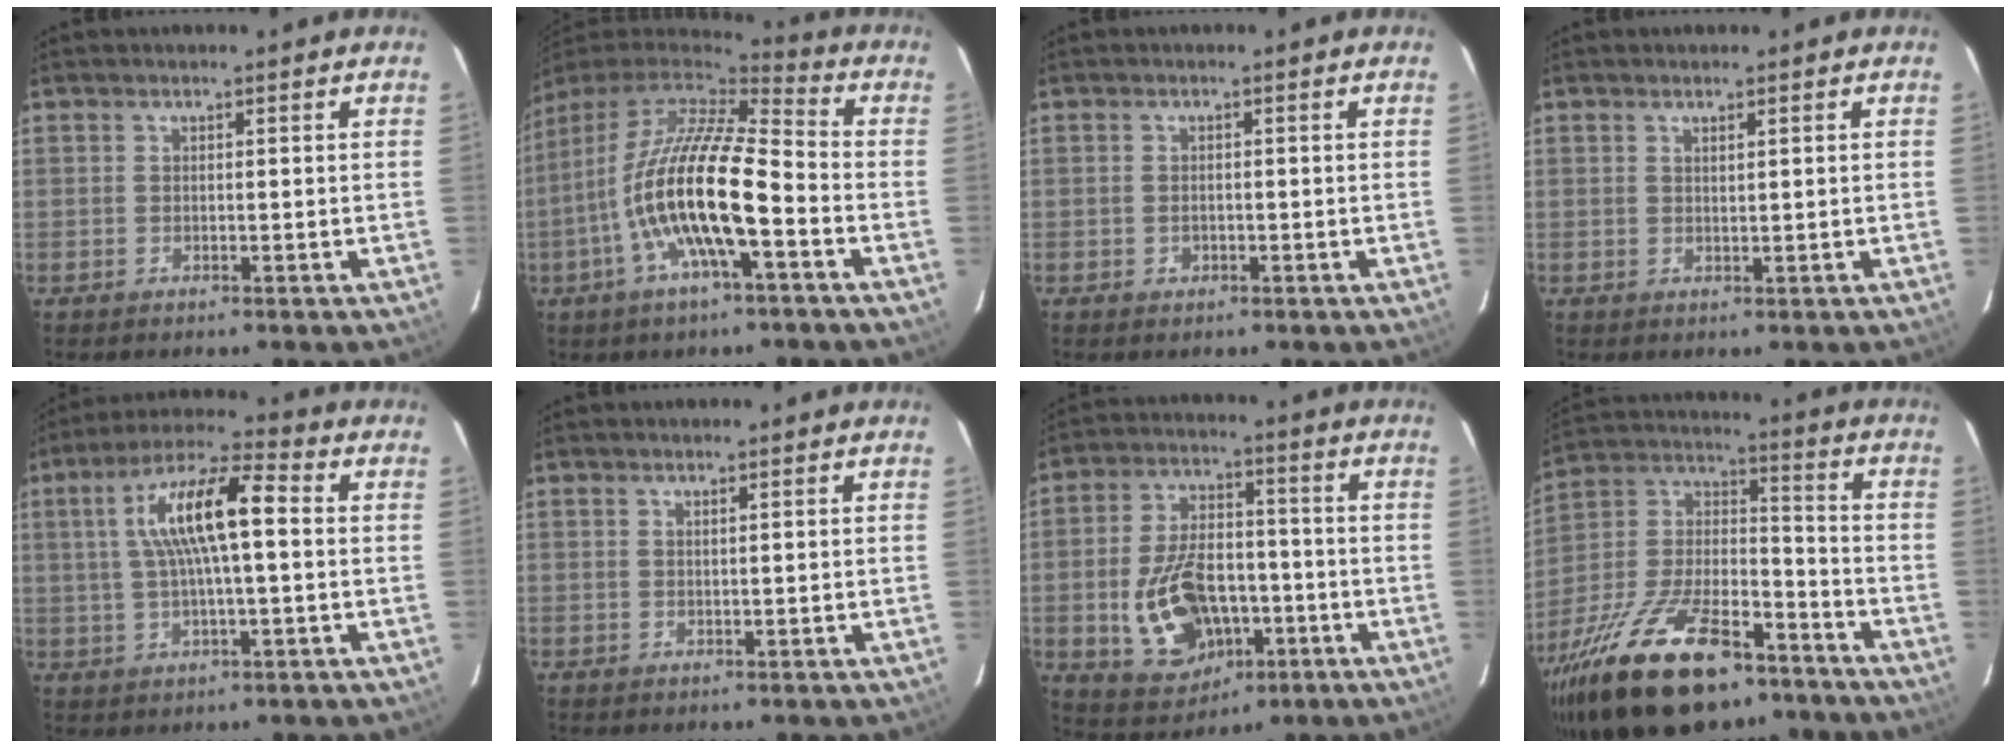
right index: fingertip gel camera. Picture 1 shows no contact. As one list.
[{"total": 17.8, "force": [-5.5, 3.9, 16.5], "torque": [-0.300, -0.022, -0.109]}, {"total": 1.2, "force": [-0.4, 1.1, 0.4], "torque": [-0.006, 0.001, -0.002]}, {"total": 1.0, "force": [0.6, 0.0, 0.7], "torque": [-0.012, 0.002, 0.012]}, {"total": 12.9, "force": [1.7, 2.9, 12.4], "torque": [-0.228, 0.022, 0.028]}, {"total": 0.6, "force": [0.3, -0.2, 0.5], "torque": [-0.009, 0.002, 0.006]}, {"total": 16.0, "force": [-4.4, 10.0, 11.6], "torque": [-0.234, 0.006, -0.051]}, {"total": 28.7, "force": [-18.7, 11.9, 18.2], "torque": [-0.356, -0.012, -0.299]}]